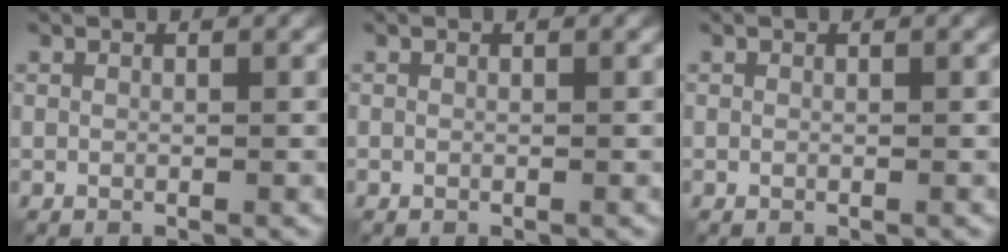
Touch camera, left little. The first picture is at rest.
{"total": 0.0}
{"total": 0.0}